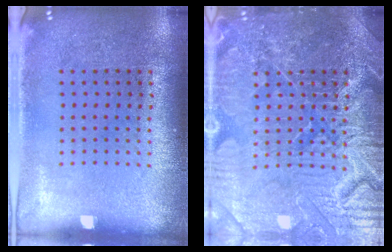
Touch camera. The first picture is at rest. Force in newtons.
{"total": 7.4, "press": 7.3, "slide": 1.0}